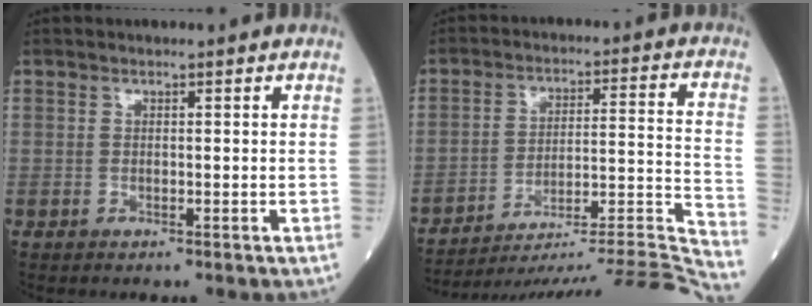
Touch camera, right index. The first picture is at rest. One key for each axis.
{"total": 29.1, "fx": -27.2, "fy": -3.0, "fz": 9.9, "tx": -0.062, "ty": -0.021, "tz": -0.369}